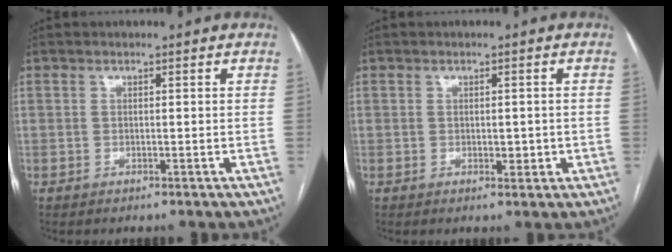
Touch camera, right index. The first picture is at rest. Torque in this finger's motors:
{"motor_torque": [-0.05, 0.01, -0.02, 0.00]}